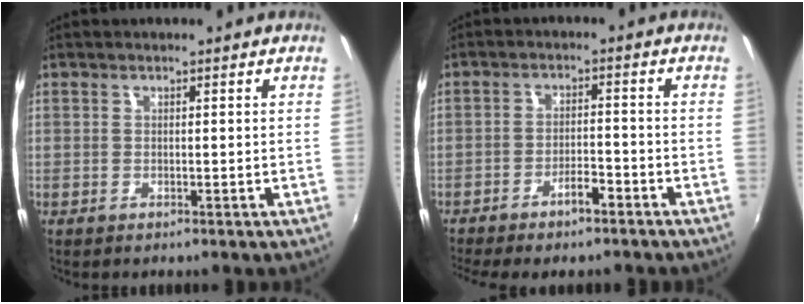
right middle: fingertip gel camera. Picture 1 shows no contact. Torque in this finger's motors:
{"motor_torque": [1.08, -1.06, 0.40, 0.10]}